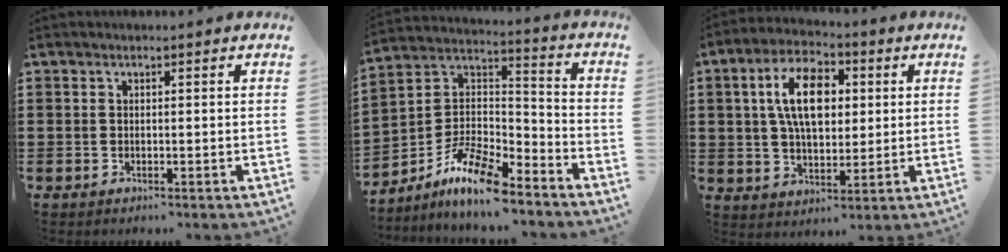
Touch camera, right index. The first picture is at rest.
{"total": 9.9, "force": [-7.8, 2.7, 5.5], "torque": [-0.124, 0.012, -0.160]}
{"total": 10.6, "force": [2.5, 5.7, 8.6], "torque": [-0.172, 0.015, 0.041]}